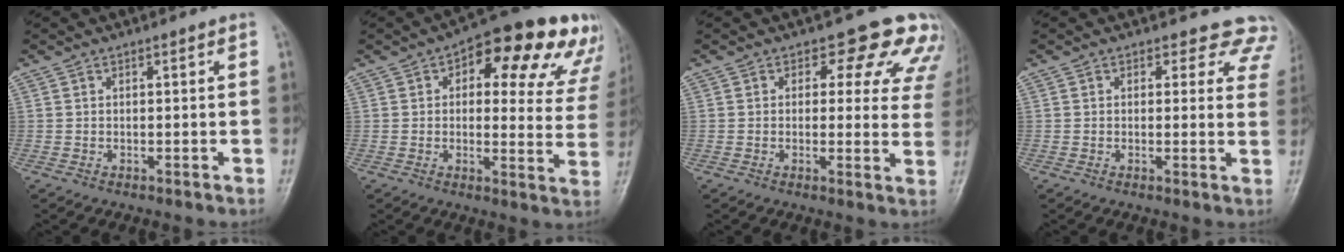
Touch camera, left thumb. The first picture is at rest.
{"total": 20.0, "force": [10.5, 9.4, 14.2], "torque": [-0.132, -0.004, 0.121]}
{"total": 10.9, "force": [7.8, 5.9, 4.7], "torque": [0.002, -0.030, 0.060]}
{"total": 7.7, "force": [6.6, 3.9, 0.3], "torque": [0.056, -0.025, 0.037]}